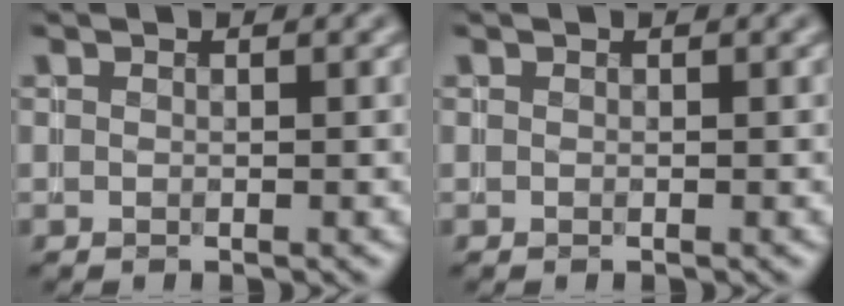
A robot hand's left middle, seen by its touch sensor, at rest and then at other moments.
{"total": 0.0}